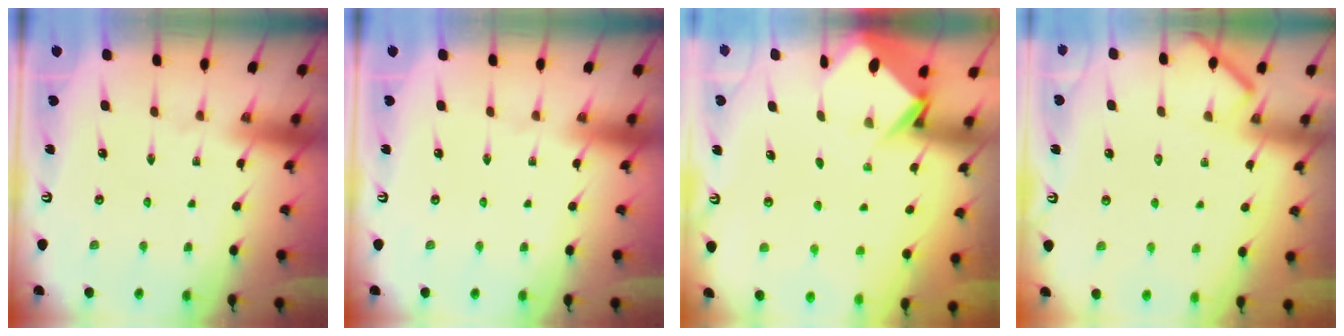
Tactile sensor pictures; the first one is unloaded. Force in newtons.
{"total": 0.0}
{"total": 3.8, "press": 3.8, "slide": 0.2}
{"total": 4.1, "press": 4.1, "slide": 0.5}